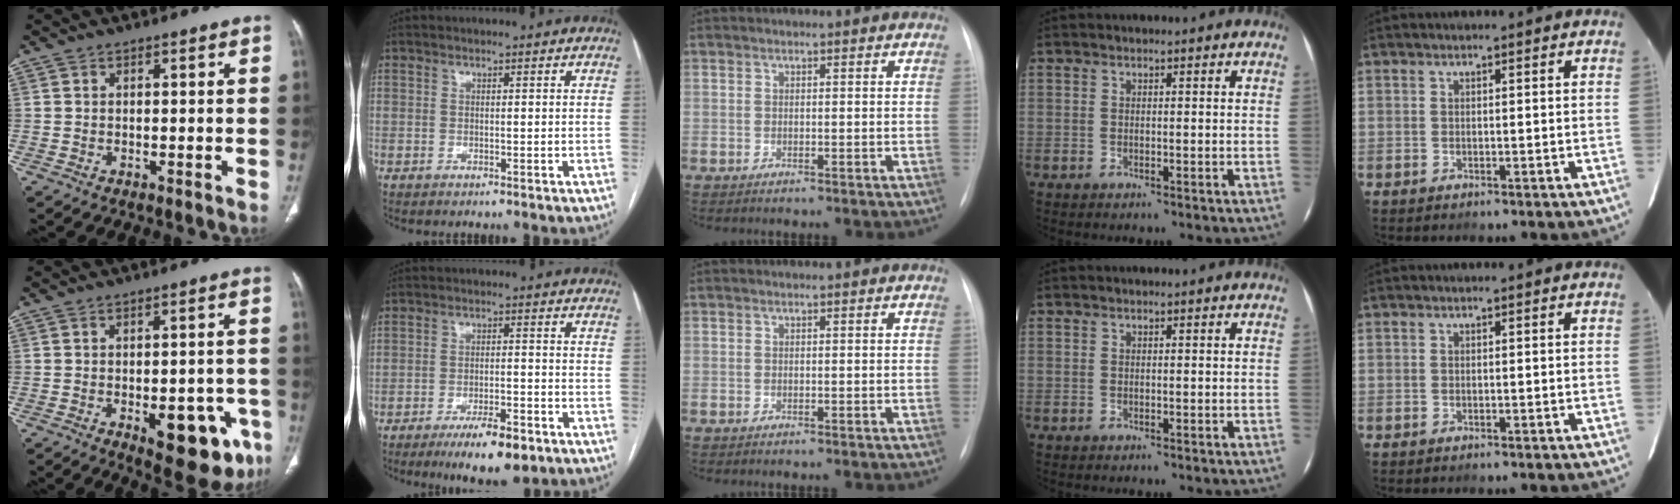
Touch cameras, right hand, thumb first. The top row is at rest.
{"thumb": {"total": 13.7, "force": [-5.4, 6.2, 10.9], "torque": [-0.106, 0.011, -0.056]}, "index": {"total": 8.3, "force": [-5.4, 2.0, 6.0], "torque": [-0.099, -0.010, -0.082]}}